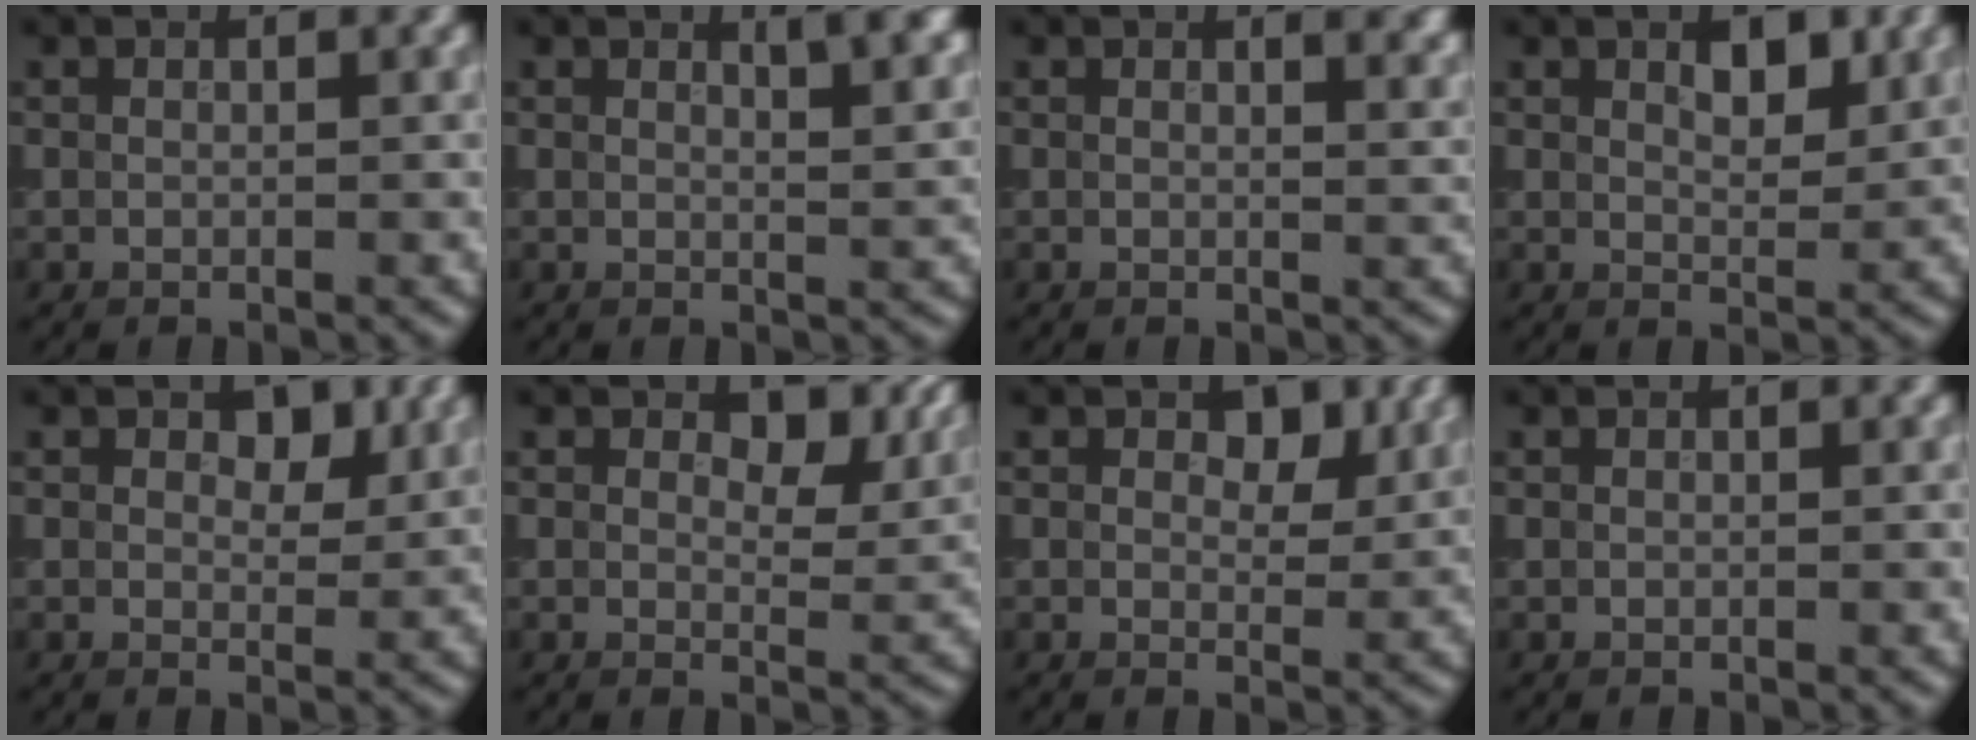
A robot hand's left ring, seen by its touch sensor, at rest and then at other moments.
{"total": 3.1, "force": [1.9, 1.1, 2.3], "torque": [-0.013, 0.005, 0.022]}
{"total": 2.3, "force": [1.6, 0.9, 1.4], "torque": [-0.003, 0.002, 0.021]}
{"total": 2.9, "force": [1.4, 1.4, 2.2], "torque": [-0.030, 0.002, 0.023]}
{"total": 2.7, "force": [1.2, 1.6, 1.8], "torque": [-0.024, -0.004, 0.013]}
{"total": 5.3, "force": [2.3, 3.0, 3.7], "torque": [-0.051, -0.007, 0.027]}
{"total": 3.3, "force": [1.4, 2.0, 2.2], "torque": [-0.030, -0.003, 0.015]}
{"total": 0.0}